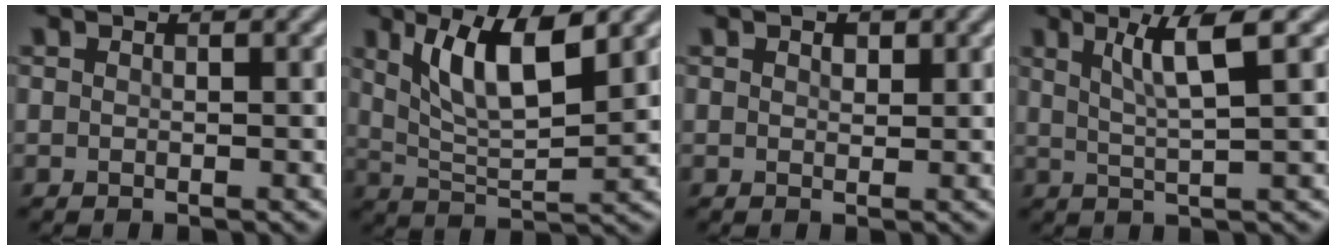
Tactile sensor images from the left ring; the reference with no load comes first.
{"total": 6.9, "force": [3.1, 2.2, 5.7], "torque": [-0.110, -0.005, 0.057]}
{"total": 1.0, "force": [0.6, 0.6, 0.6], "torque": [-0.008, -0.001, 0.009]}
{"total": 4.4, "force": [2.0, 0.5, 3.9], "torque": [-0.066, 0.001, 0.037]}